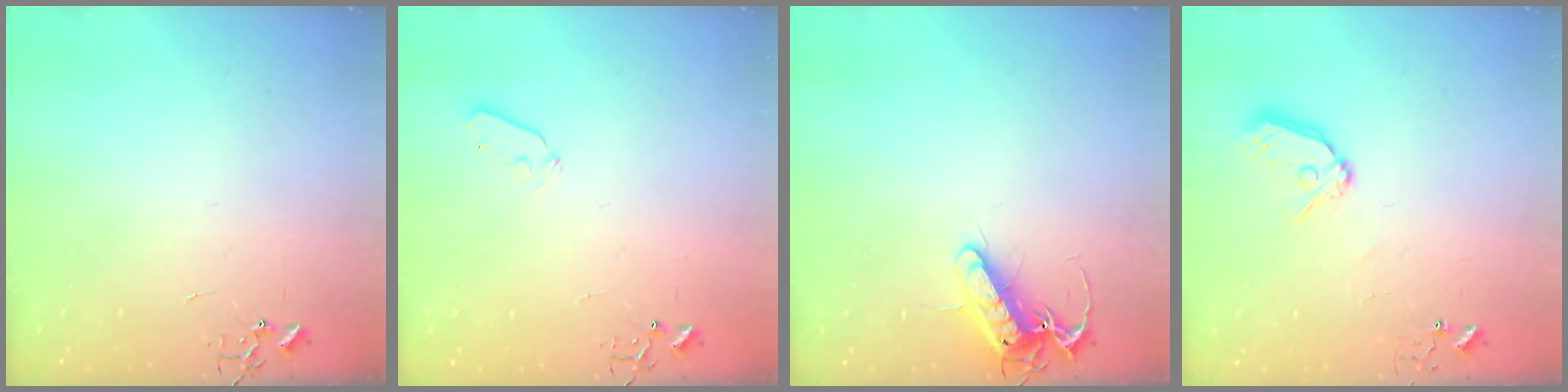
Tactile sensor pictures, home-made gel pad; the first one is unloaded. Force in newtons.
{"total": 4.0, "press": 4.0, "slide": 0.4}
{"total": 13.9, "press": 13.8, "slide": 1.7}
{"total": 9.9, "press": 9.8, "slide": 1.3}